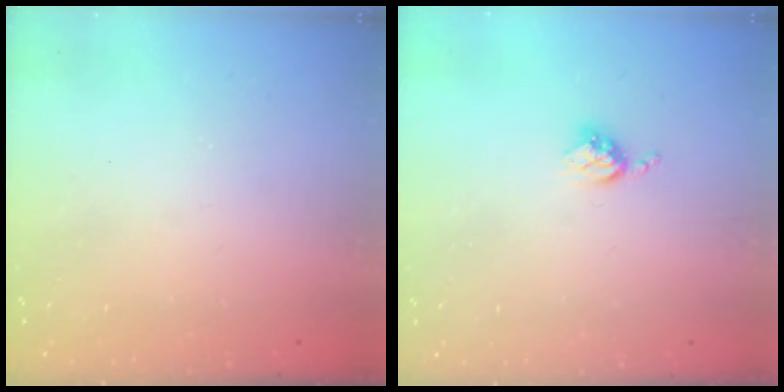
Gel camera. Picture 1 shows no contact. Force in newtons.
{"total": 3.5, "press": 3.5, "slide": 0.4}